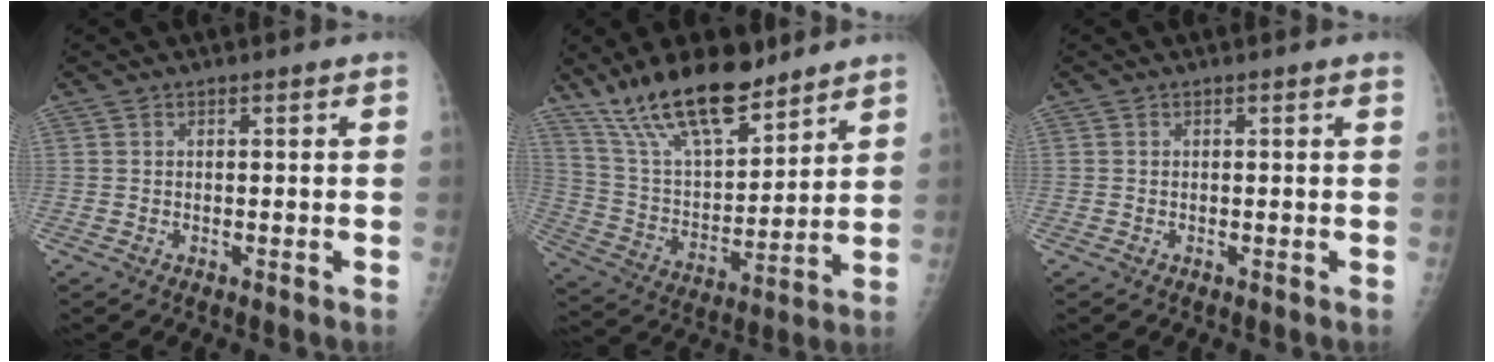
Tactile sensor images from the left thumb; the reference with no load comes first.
{"total": 18.5, "force": [14.0, 6.4, 10.2], "torque": [-0.147, -0.072, 0.260]}
{"total": 0.6, "force": [0.4, -0.1, 0.4], "torque": [-0.010, 0.002, 0.007]}